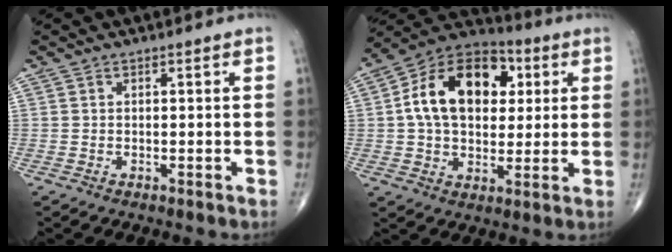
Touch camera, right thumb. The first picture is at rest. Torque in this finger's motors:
{"motor_torque": [1.40, 3.05, 0.64, -0.49, 0.13]}